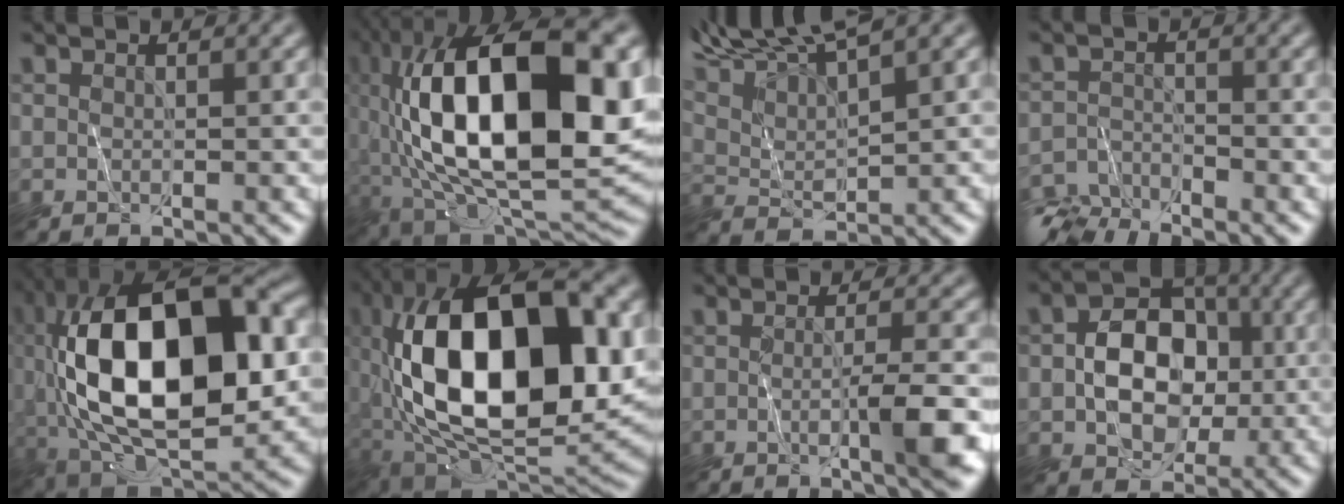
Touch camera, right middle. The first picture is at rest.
{"total": 19.8, "force": [2.2, 9.4, 17.3], "torque": [-0.303, 0.018, 0.029]}
{"total": 7.1, "force": [6.6, 0.4, 2.6], "torque": [-0.056, 0.016, 0.112]}
{"total": 6.1, "force": [-6.0, 1.3, 0.3], "torque": [-0.004, -0.014, -0.110]}
{"total": 17.4, "force": [1.1, 8.2, 15.3], "torque": [-0.262, 0.021, 0.004]}
{"total": 19.3, "force": [2.3, 10.1, 16.4], "torque": [-0.302, 0.012, 0.021]}
{"total": 4.5, "force": [-1.5, 0.2, 4.3], "torque": [-0.066, -0.012, -0.025]}
{"total": 6.8, "force": [-0.6, 4.9, 4.6], "torque": [-0.068, 0.012, -0.020]}